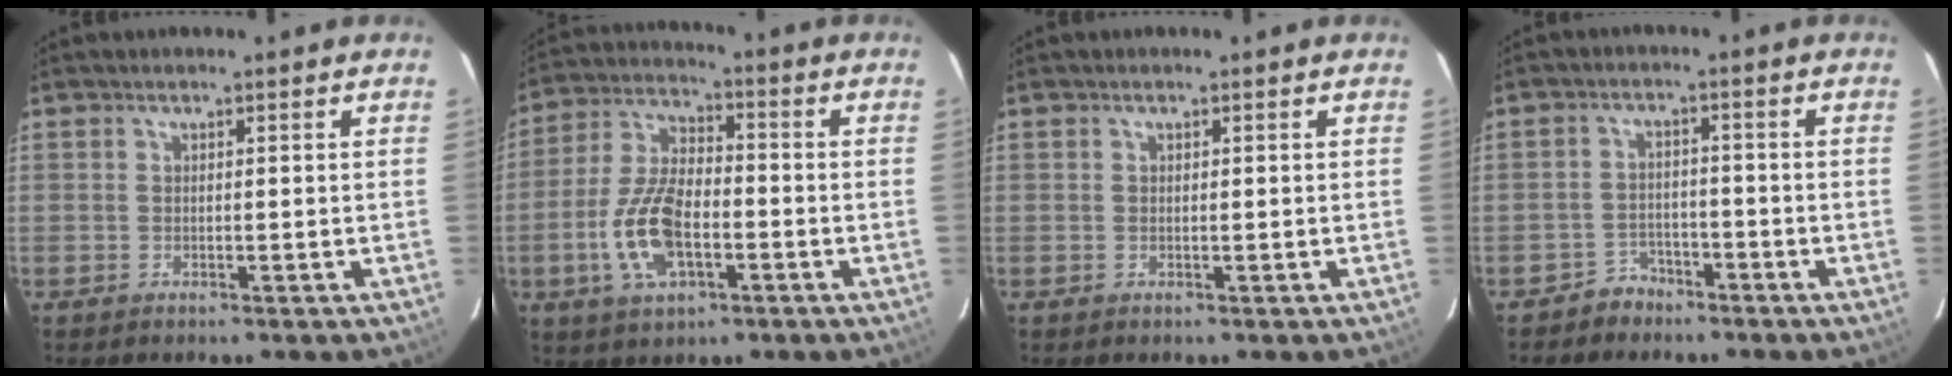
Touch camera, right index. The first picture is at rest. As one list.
[{"total": 12.8, "force": [-4.1, 6.3, 10.4], "torque": [-0.224, 0.005, -0.074]}, {"total": 0.0}, {"total": 3.8, "force": [-3.0, 2.3, 0.0], "torque": [-0.007, 0.015, -0.052]}]